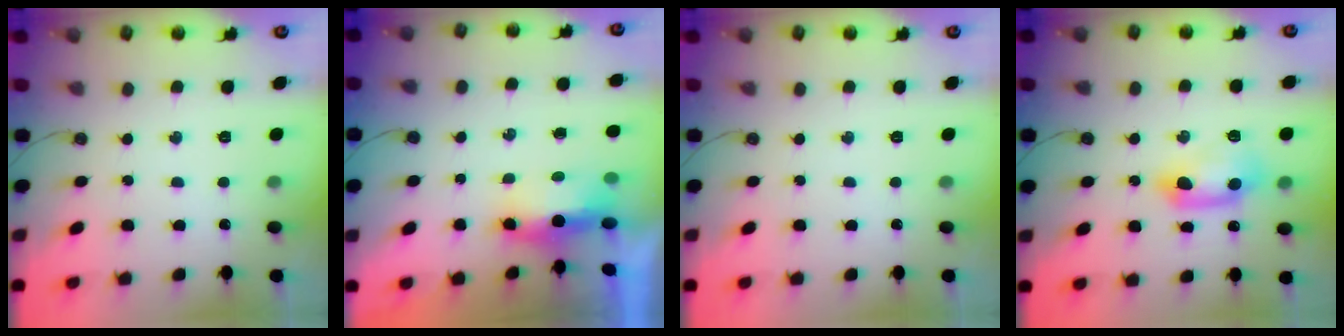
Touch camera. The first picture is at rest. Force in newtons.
{"total": 6.1, "press": 6.1, "slide": 0.2}
{"total": 0.0}
{"total": 17.6, "press": 12.2, "slide": 12.7}